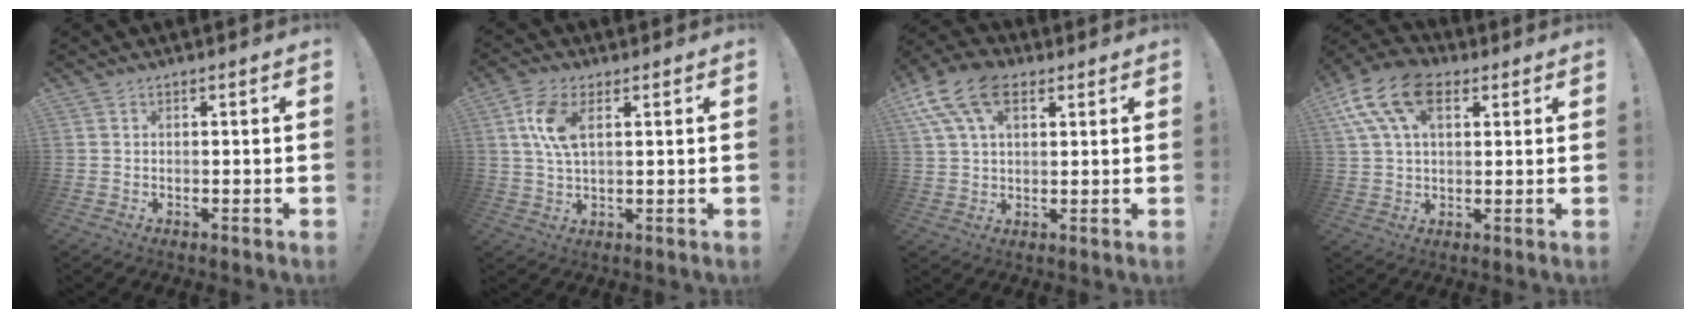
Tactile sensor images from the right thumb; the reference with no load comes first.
{"total": 8.9, "force": [2.9, 4.1, 7.3], "torque": [-0.162, 0.000, 0.052]}
{"total": 13.4, "force": [6.2, 7.9, 8.8], "torque": [-0.167, -0.015, 0.116]}
{"total": 15.0, "force": [6.4, 9.0, 10.2], "torque": [-0.193, -0.012, 0.120]}